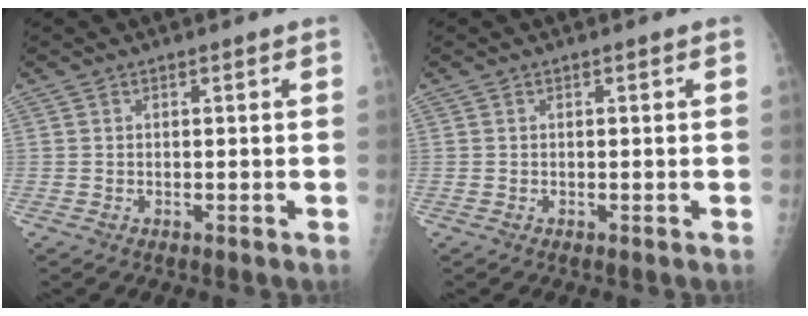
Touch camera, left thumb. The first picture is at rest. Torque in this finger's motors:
{"motor_torque": [-0.06, 0.15, -0.14, -0.03, 0.01]}